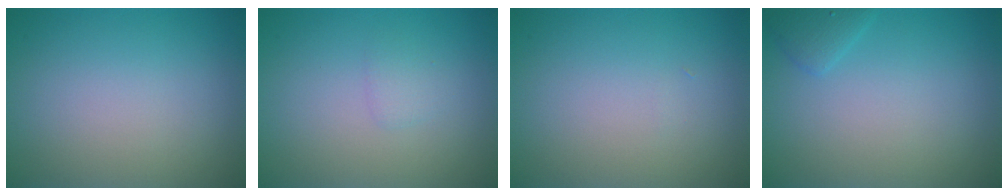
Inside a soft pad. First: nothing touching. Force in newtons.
{"total": 0.9, "press": 0.9, "slide": 0.1}
{"total": 0.0}
{"total": 1.3, "press": 1.3, "slide": 0.2}